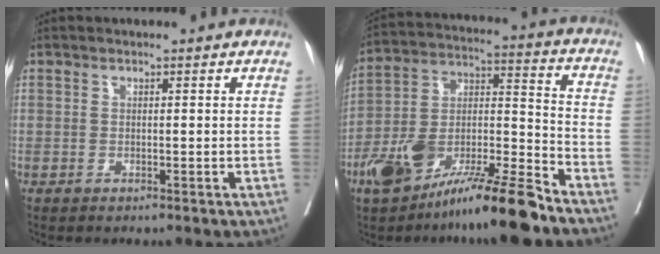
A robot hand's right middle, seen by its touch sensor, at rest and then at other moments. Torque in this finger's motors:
{"motor_torque": [1.42, -0.71, 0.58, 0.21]}